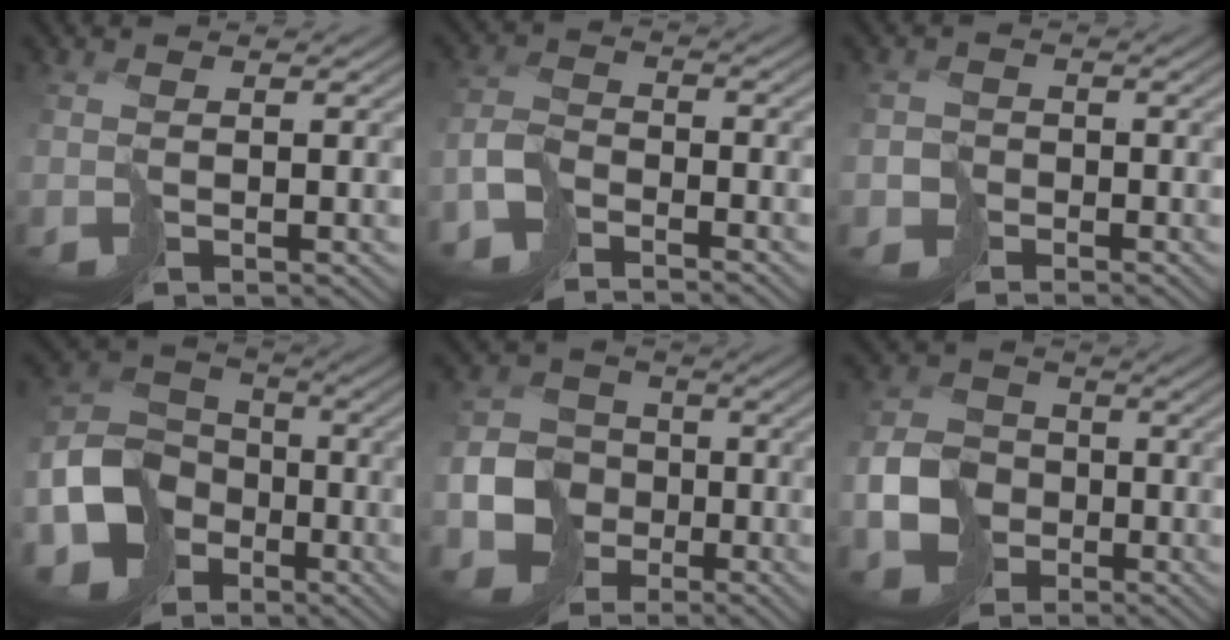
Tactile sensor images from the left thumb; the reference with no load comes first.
{"total": 4.5, "force": [-4.0, 1.7, 1.0], "torque": [-0.015, -0.001, -0.094]}
{"total": 2.5, "force": [-1.7, 1.9, -0.1], "torque": [0.007, -0.005, -0.042]}
{"total": 11.9, "force": [-5.4, 9.2, 5.2], "torque": [-0.117, -0.036, -0.107]}
{"total": 7.3, "force": [-2.9, 6.2, 2.4], "torque": [-0.048, -0.013, -0.067]}
{"total": 7.1, "force": [-2.7, 5.9, 2.9], "torque": [-0.056, -0.013, -0.062]}